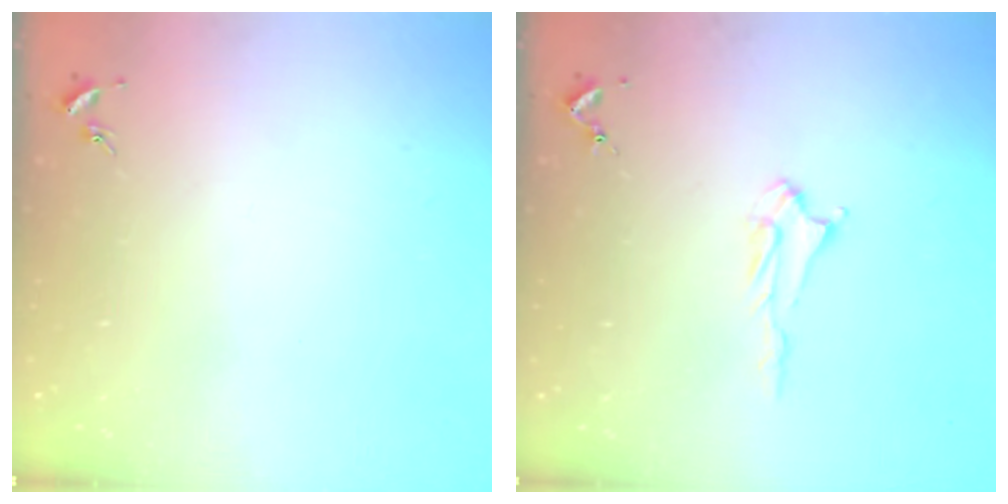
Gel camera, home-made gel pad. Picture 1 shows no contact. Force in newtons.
{"total": 3.2, "press": 3.2, "slide": 0.5}